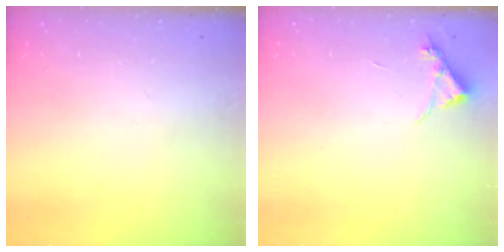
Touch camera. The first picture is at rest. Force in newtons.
{"total": 4.3, "press": 4.2, "slide": 0.4}